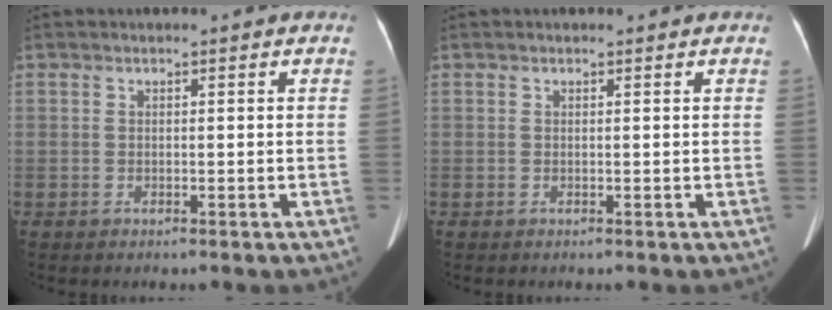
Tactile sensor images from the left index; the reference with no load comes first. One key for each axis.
{"total": 0.6, "fx": 0.6, "fy": 0.0, "fz": 0.2, "tx": -0.009, "ty": -0.005, "tz": 0.006}